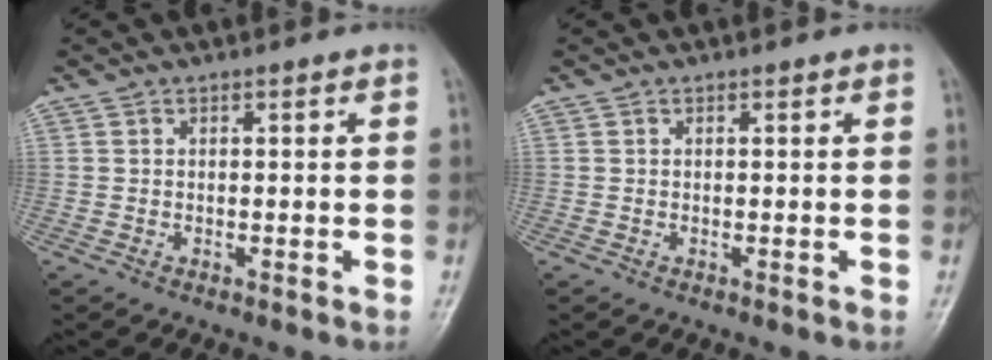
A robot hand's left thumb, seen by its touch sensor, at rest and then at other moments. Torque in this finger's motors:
{"motor_torque": [0.00, 0.00, 0.01, -0.01, 0.00]}